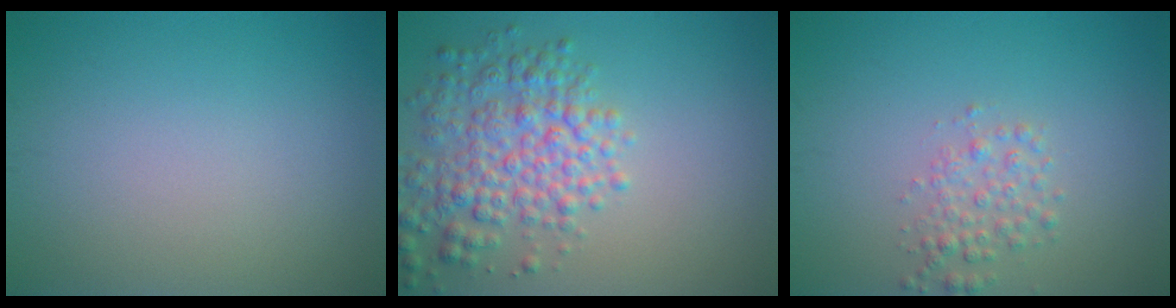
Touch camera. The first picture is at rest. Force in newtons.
{"total": 5.4, "press": 5.3, "slide": 0.2}
{"total": 2.1, "press": 2.1, "slide": 0.0}